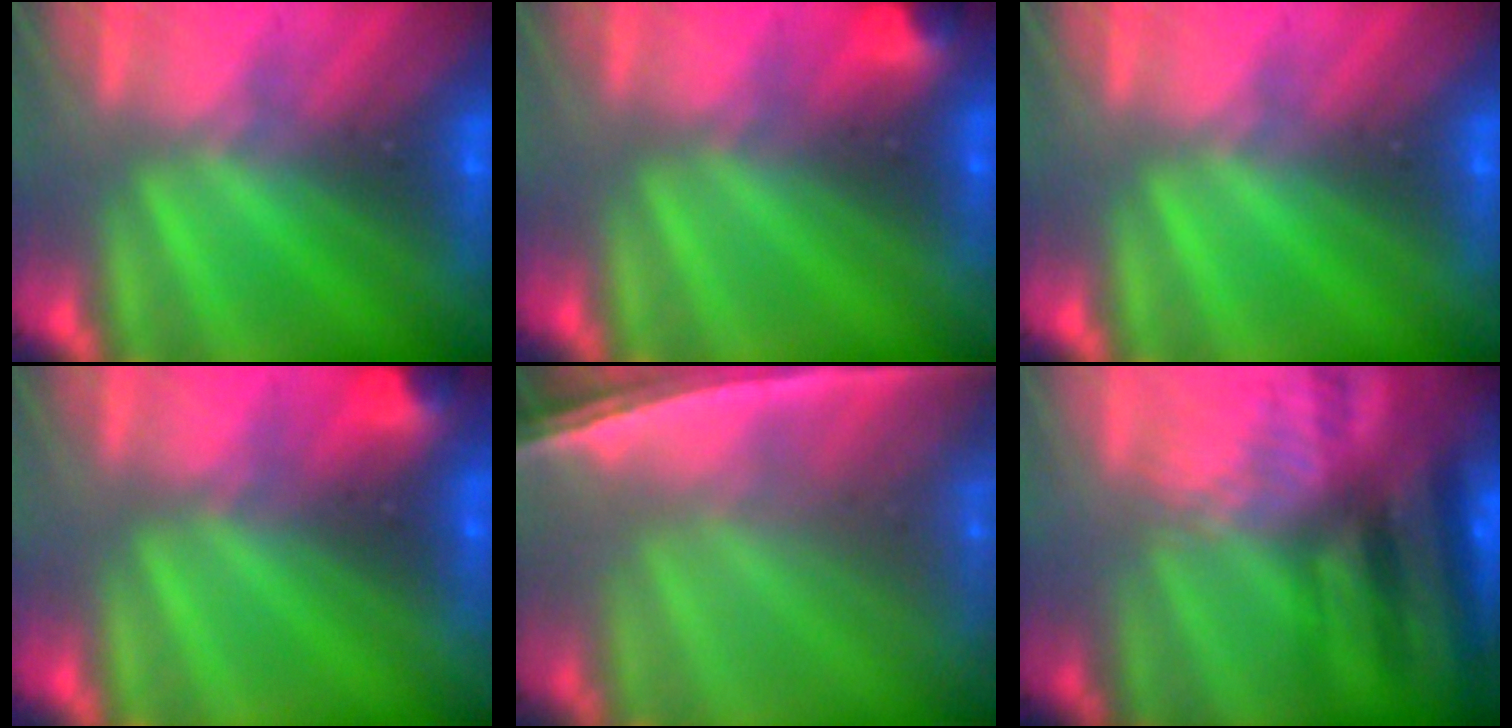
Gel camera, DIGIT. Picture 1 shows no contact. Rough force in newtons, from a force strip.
{"total": 2.9}
{"total": 0.0}
{"total": 2.9}
{"total": 6.9}
{"total": 7.6}